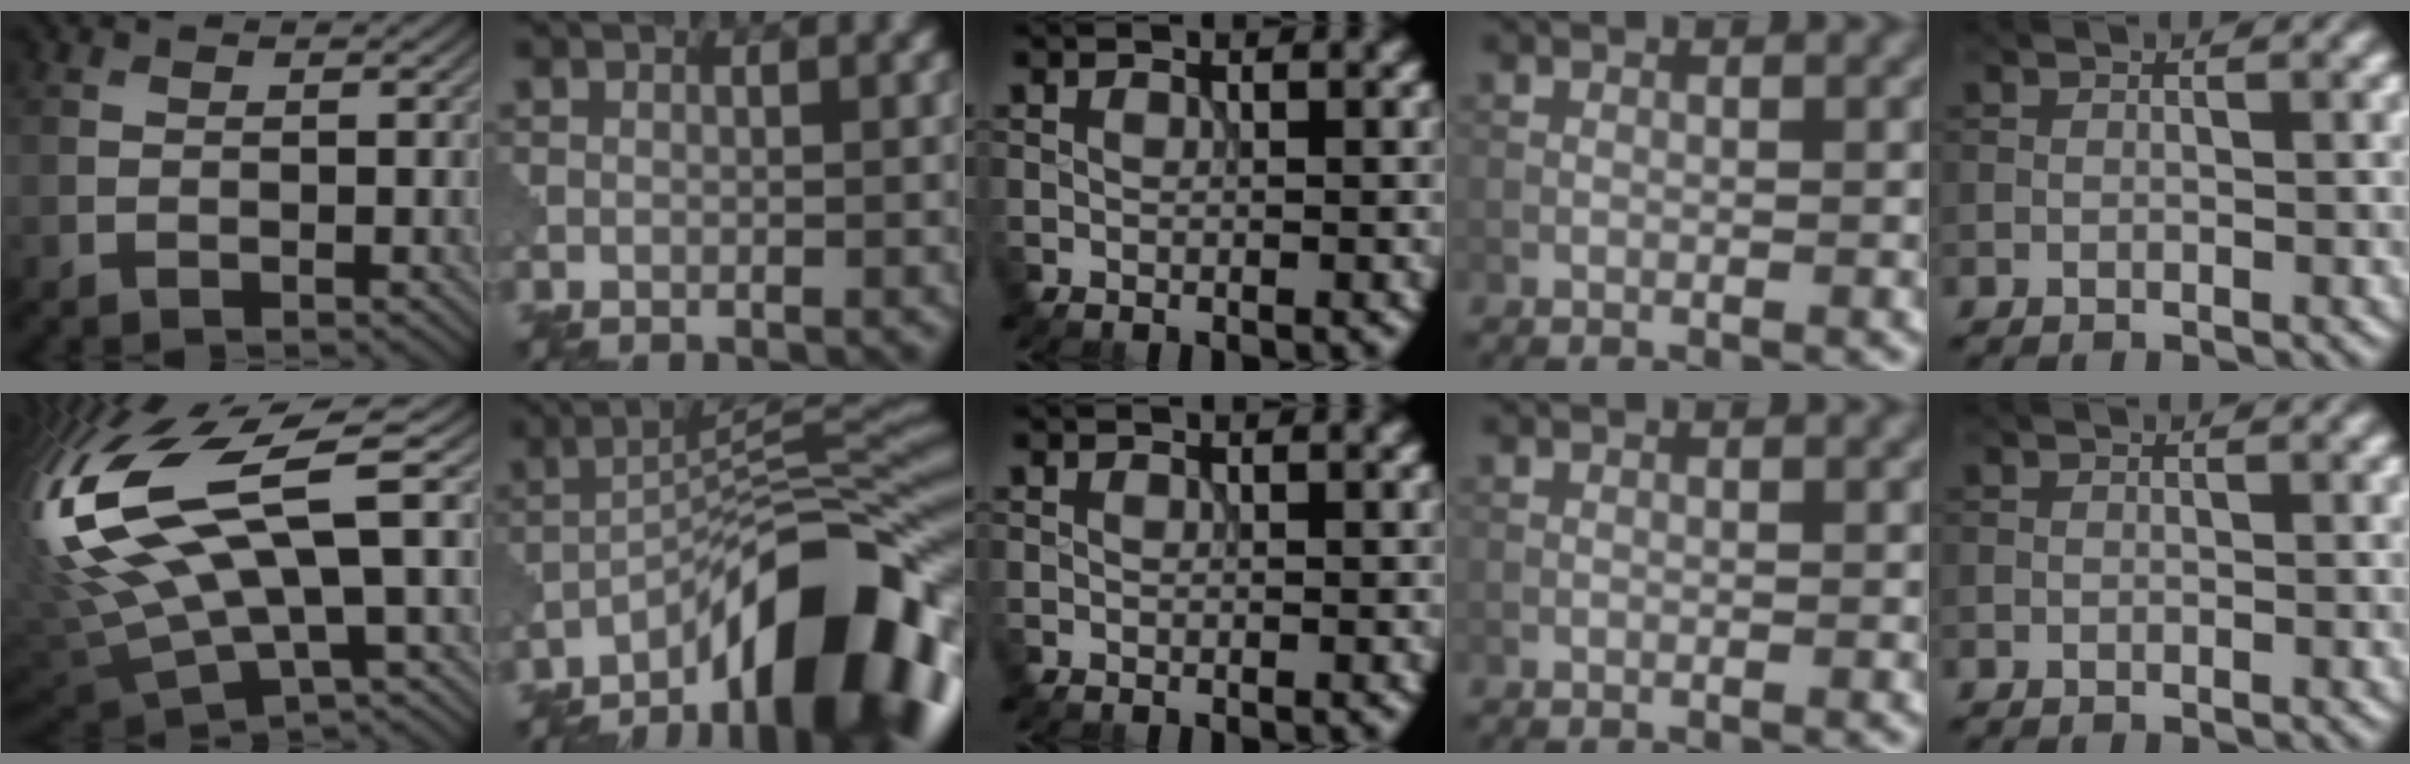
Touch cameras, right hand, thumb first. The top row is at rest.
{"thumb": {"total": 18.8, "force": [2.8, 6.3, 17.5], "torque": [-0.405, -0.002, 0.067]}, "index": {"total": 14.4, "force": [-9.1, 3.8, 10.5], "torque": [-0.145, 0.017, -0.159]}}